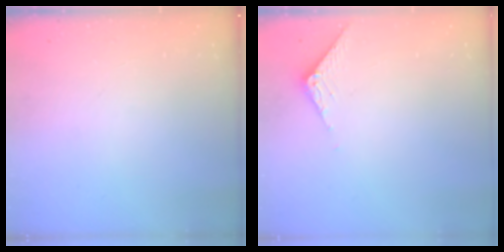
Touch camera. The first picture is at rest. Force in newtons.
{"total": 3.4, "press": 3.4, "slide": 0.2}